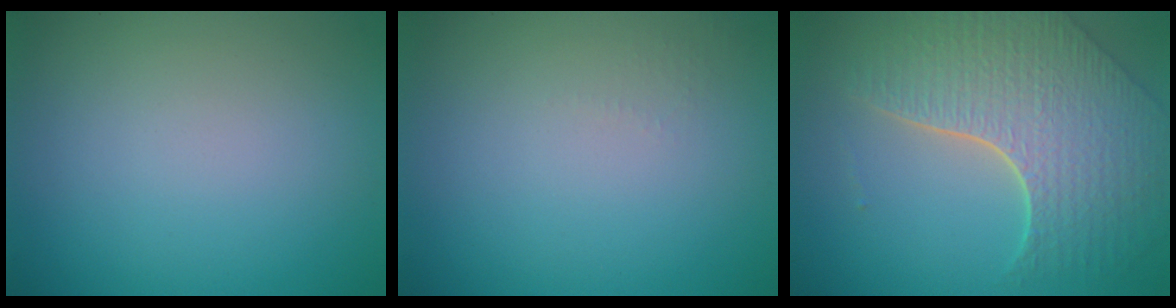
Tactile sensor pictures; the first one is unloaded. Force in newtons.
{"total": 0.6, "press": 0.6, "slide": 0.3}
{"total": 7.7, "press": 5.5, "slide": 5.4}